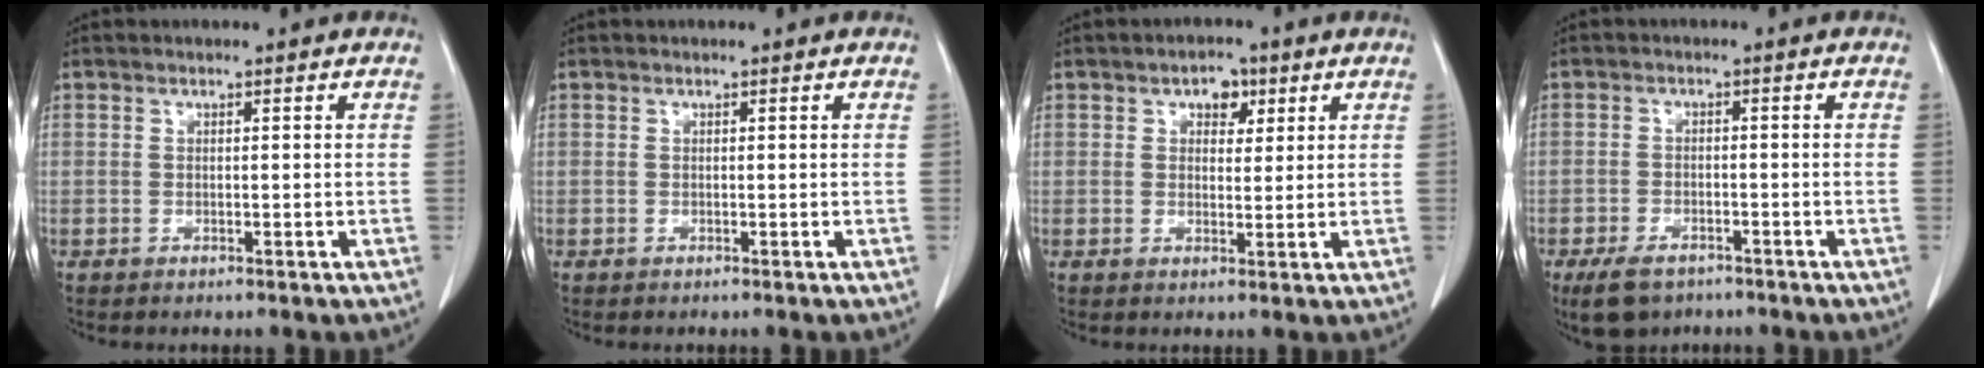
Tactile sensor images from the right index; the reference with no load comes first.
{"total": 0.0}
{"total": 3.6, "force": [1.7, 2.2, 2.2], "torque": [-0.027, 0.008, 0.025]}
{"total": 5.8, "force": [-4.1, 2.9, 2.8], "torque": [-0.054, -0.006, -0.064]}